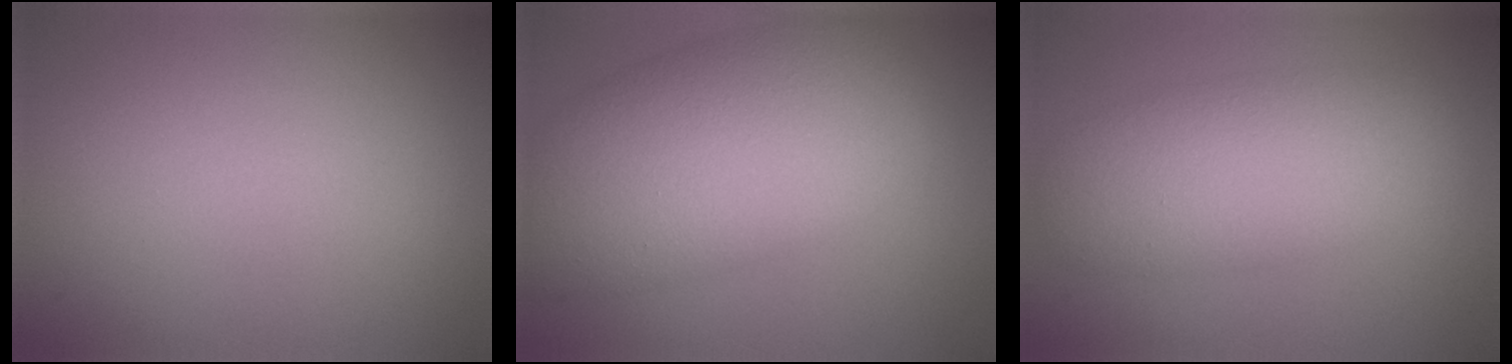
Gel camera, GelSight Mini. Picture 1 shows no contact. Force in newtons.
{"total": 10.9, "press": 10.9, "slide": 0.5}
{"total": 6.4, "press": 6.4, "slide": 0.5}